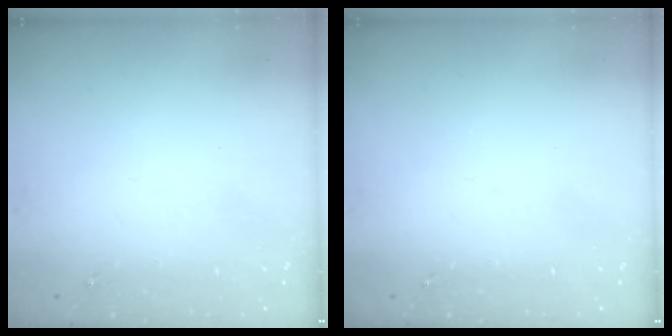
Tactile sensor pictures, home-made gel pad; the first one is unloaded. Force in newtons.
{"total": 0.0}